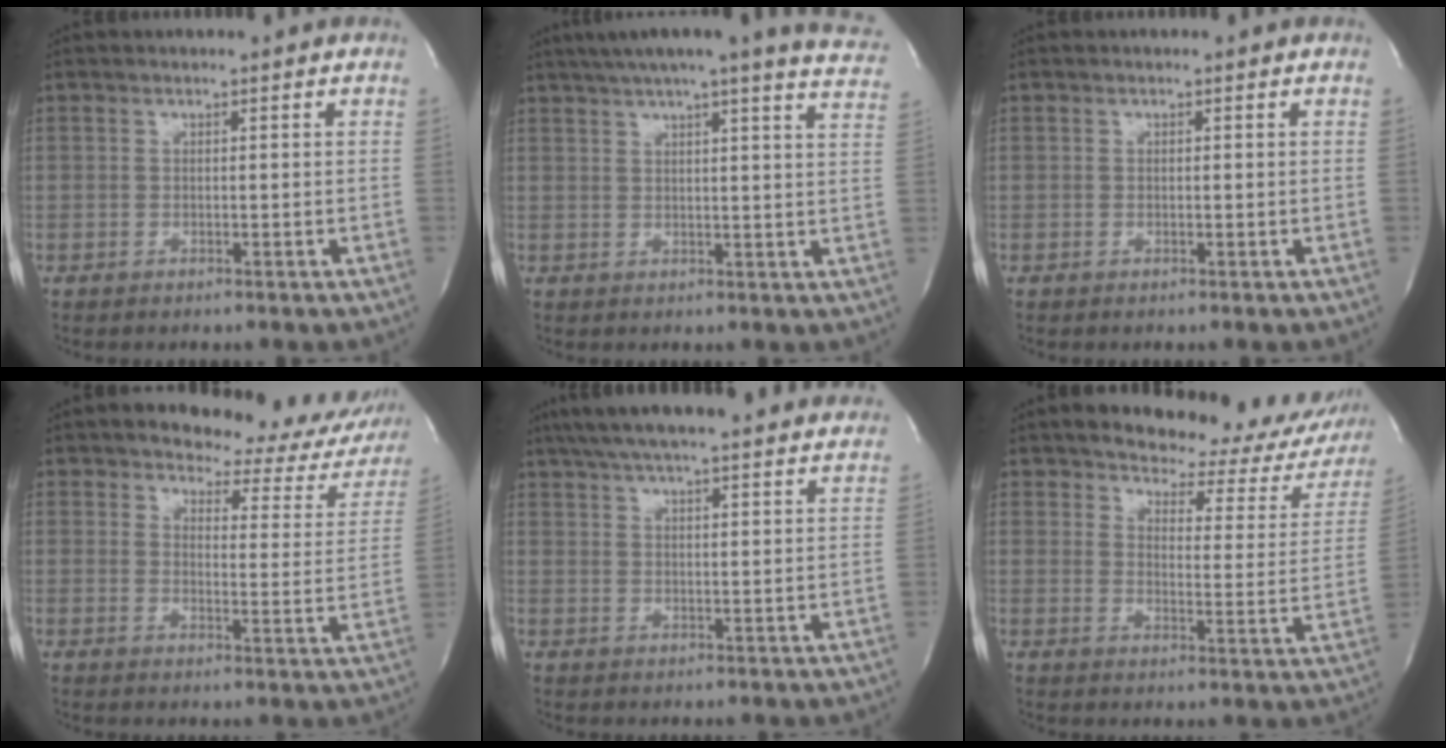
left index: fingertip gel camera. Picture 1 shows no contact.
{"total": 19.4, "force": [17.3, 0.4, 8.8], "torque": [-0.126, -0.030, 0.201]}
{"total": 0.0}
{"total": 16.4, "force": [14.8, 5.3, 4.4], "torque": [-0.021, -0.049, 0.153]}
{"total": 25.7, "force": [22.8, 2.9, 11.7], "torque": [-0.198, 0.016, 0.296]}
{"total": 18.9, "force": [17.2, 5.6, 5.4], "torque": [-0.044, -0.057, 0.189]}